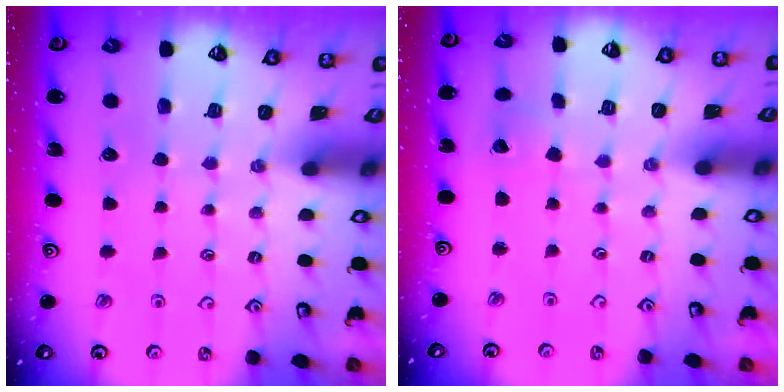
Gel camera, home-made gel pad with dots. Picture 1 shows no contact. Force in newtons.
{"total": 2.6, "press": 2.6, "slide": 0.3}